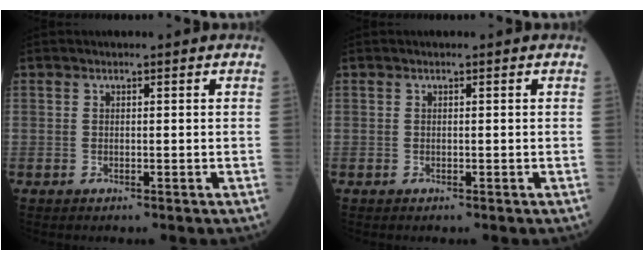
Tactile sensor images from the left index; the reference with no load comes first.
{"total": 0.0}